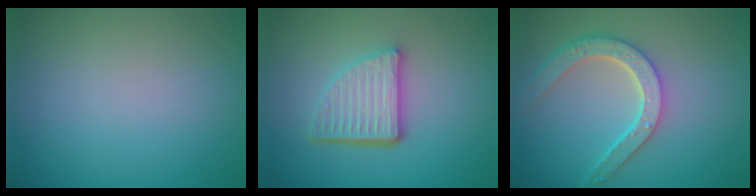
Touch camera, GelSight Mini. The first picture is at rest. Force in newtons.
{"total": 5.2, "press": 3.6, "slide": 3.7}
{"total": 4.8, "press": 3.9, "slide": 2.8}